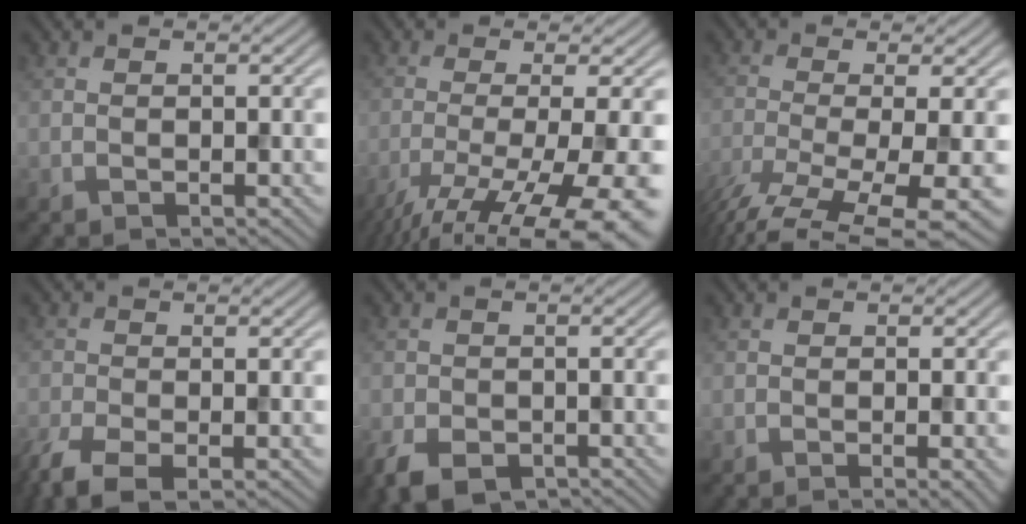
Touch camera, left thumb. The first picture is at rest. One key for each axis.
{"total": 13.8, "fx": -7.4, "fy": 3.0, "fz": 11.2, "tx": -0.192, "ty": -0.024, "tz": -0.103}
{"total": 10.7, "fx": -6.0, "fy": 2.5, "fz": 8.5, "tx": -0.170, "ty": -0.024, "tz": -0.087}
{"total": 5.0, "fx": -3.3, "fy": 1.8, "fz": 3.2, "tx": -0.071, "ty": -0.017, "tz": -0.071}
{"total": 4.5, "fx": -2.8, "fy": 2.6, "fz": 2.3, "tx": -0.045, "ty": -0.016, "tz": -0.054}
{"total": 1.5, "fx": -0.5, "fy": 0.2, "fz": 1.4, "tx": -0.020, "ty": -0.003, "tz": -0.009}